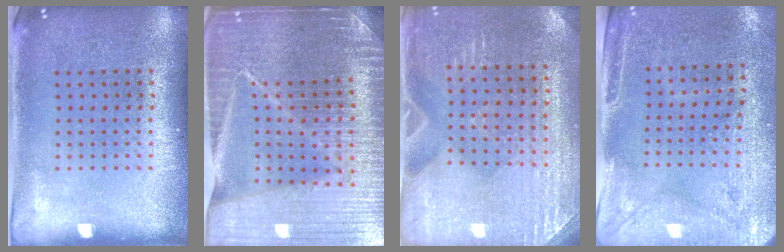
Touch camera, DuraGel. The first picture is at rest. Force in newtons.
{"total": 5.0, "press": 4.6, "slide": 1.9}
{"total": 2.9, "press": 2.9, "slide": 0.3}
{"total": 2.9, "press": 2.5, "slide": 1.6}